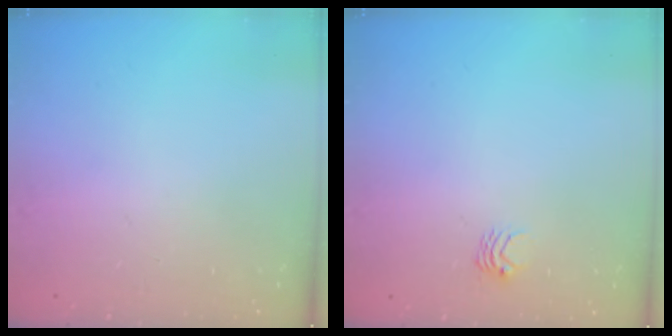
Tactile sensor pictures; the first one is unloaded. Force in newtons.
{"total": 3.0, "press": 3.0, "slide": 0.3}